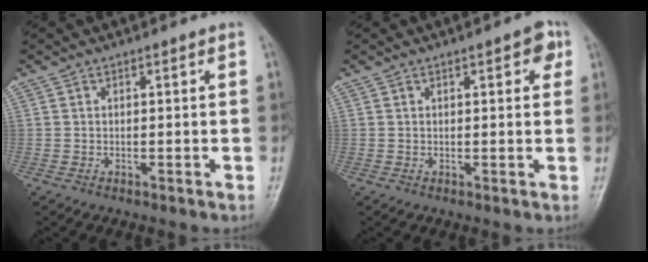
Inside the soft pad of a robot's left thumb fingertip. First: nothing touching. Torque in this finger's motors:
{"motor_torque": [-0.19, 0.07, -0.01, 0.32, 0.05]}